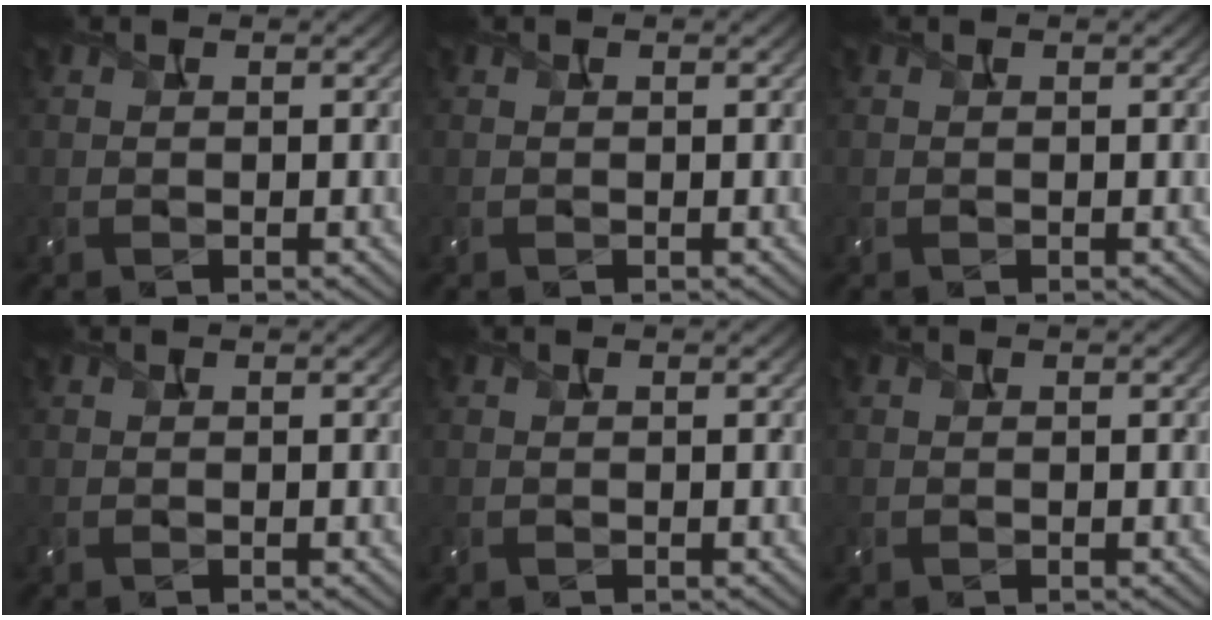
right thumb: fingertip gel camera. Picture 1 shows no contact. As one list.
[{"total": 0.0}, {"total": 0.0}, {"total": 0.0}, {"total": 0.0}, {"total": 0.0}]